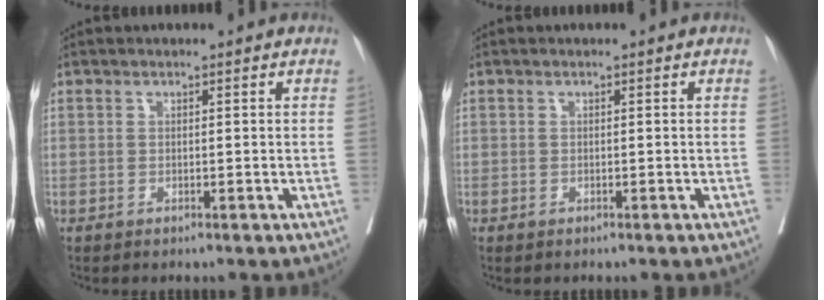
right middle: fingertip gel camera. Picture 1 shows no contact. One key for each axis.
{"total": 0.0}